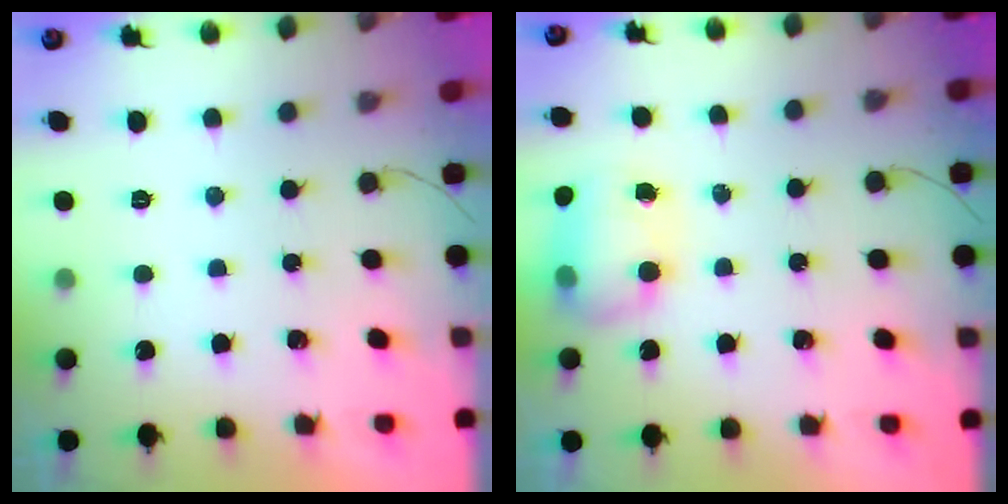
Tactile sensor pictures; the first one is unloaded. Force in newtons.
{"total": 8.2, "press": 8.1, "slide": 0.9}